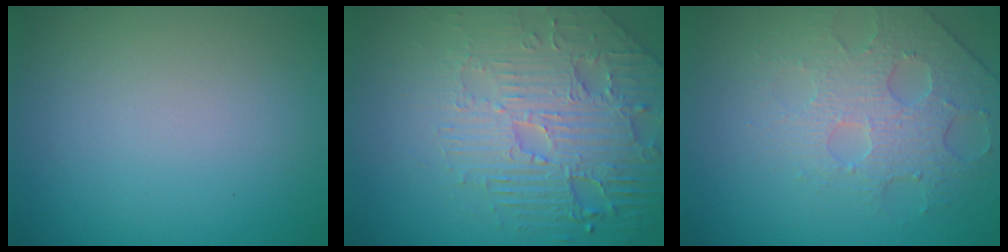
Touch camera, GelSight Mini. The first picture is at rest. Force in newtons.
{"total": 6.0, "press": 5.2, "slide": 3.0}
{"total": 3.8, "press": 3.6, "slide": 1.1}